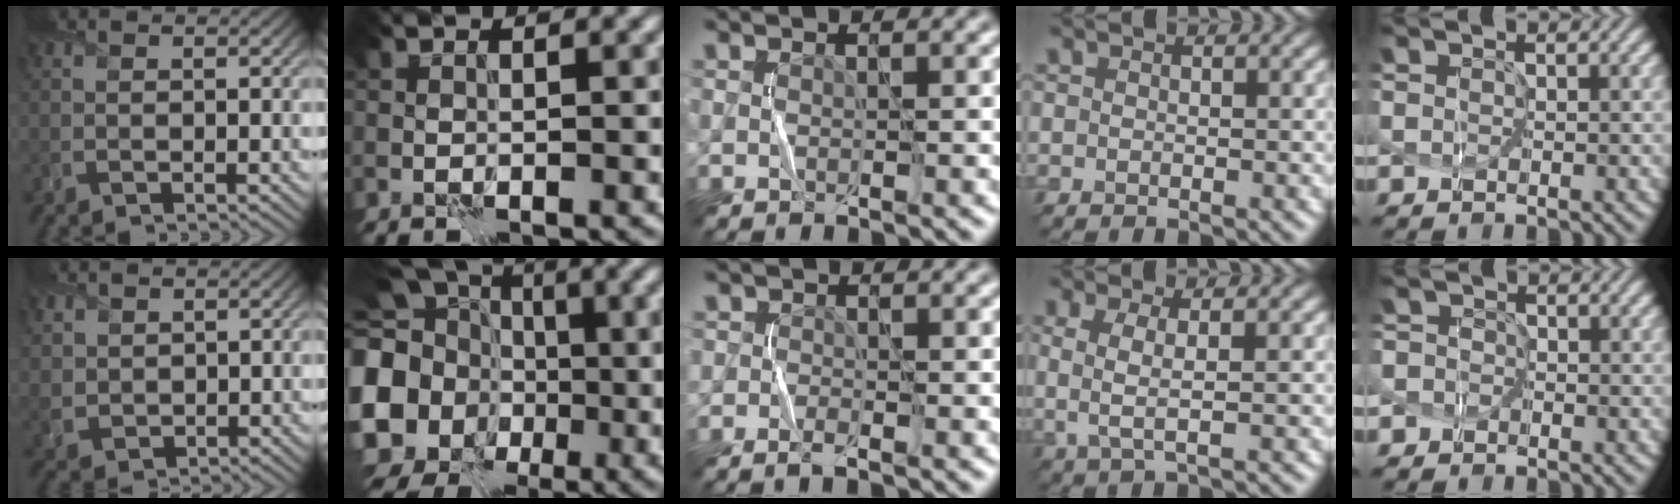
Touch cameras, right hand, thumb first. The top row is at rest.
{"thumb": {"total": 2.9, "force": [1.7, 2.2, 0.6], "torque": [-0.030, -0.003, 0.041]}, "index": {"total": 18.7, "force": [-1.9, 17.0, 7.6], "torque": [-0.191, -0.006, -0.073]}, "middle": {"total": 1.0, "force": [-0.6, 0.5, 0.7], "torque": [-0.012, 0.000, -0.014]}, "ring": {"total": 2.7, "force": [0.3, 0.8, 2.5], "torque": [-0.058, -0.004, 0.007]}, "little": {"total": 1.8, "force": [-1.0, 1.5, 0.1], "torque": [0.007, 0.013, -0.031]}}